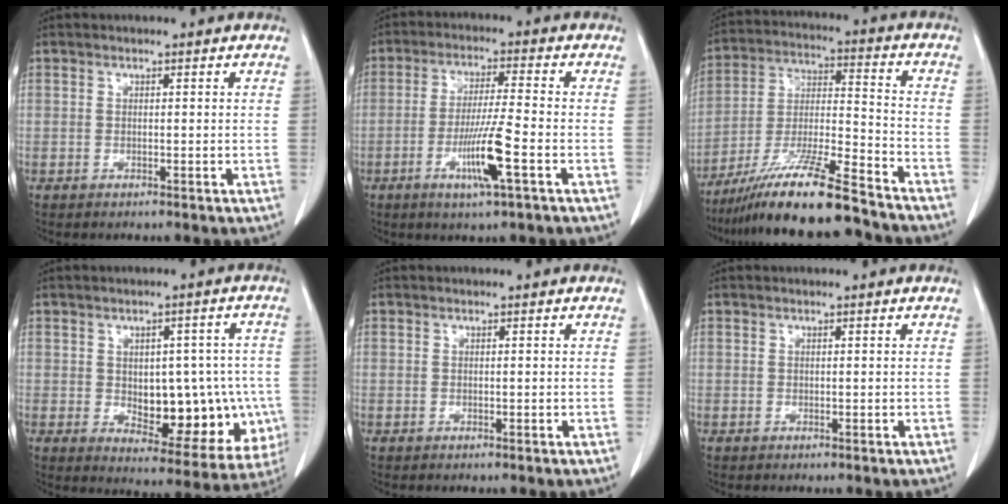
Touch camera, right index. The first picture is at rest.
{"total": 8.6, "force": [-3.2, -0.4, 7.9], "torque": [-0.150, -0.015, -0.062]}
{"total": 16.7, "force": [-13.6, 0.2, 9.7], "torque": [-0.195, -0.025, -0.243]}
{"total": 15.1, "force": [-2.0, 8.1, 12.6], "torque": [-0.149, 0.016, -0.003]}
{"total": 0.0}
{"total": 0.0}